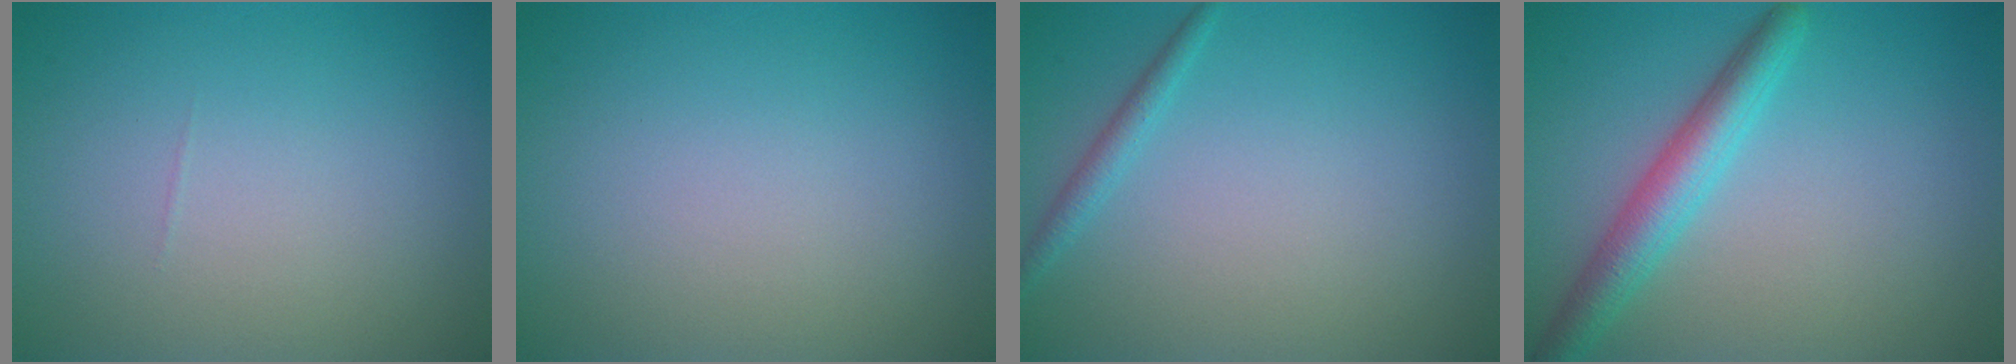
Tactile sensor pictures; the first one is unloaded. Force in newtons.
{"total": 0.0}
{"total": 1.2, "press": 1.2, "slide": 0.0}
{"total": 3.9, "press": 3.9, "slide": 0.1}